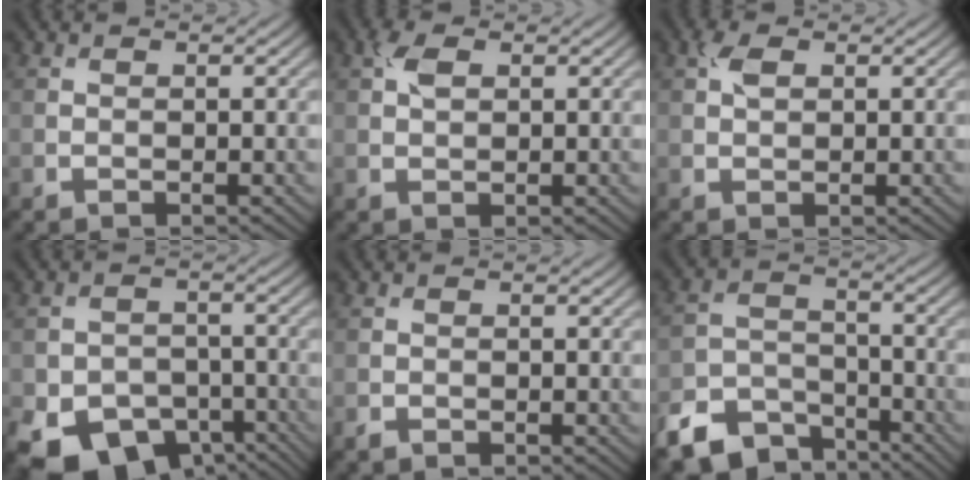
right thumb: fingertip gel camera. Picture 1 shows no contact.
{"total": 2.5, "force": [0.9, 1.5, 1.8], "torque": [-0.043, 0.004, 0.016]}
{"total": 2.2, "force": [0.8, 1.3, 1.6], "torque": [-0.037, 0.004, 0.014]}
{"total": 10.8, "force": [-6.4, 7.1, 5.0], "torque": [-0.094, -0.029, -0.105]}
{"total": 0.5, "force": [-0.5, 0.2, 0.1], "torque": [-0.003, -0.003, -0.009]}
{"total": 8.9, "force": [-6.7, 4.7, 3.5], "torque": [-0.078, -0.018, -0.130]}